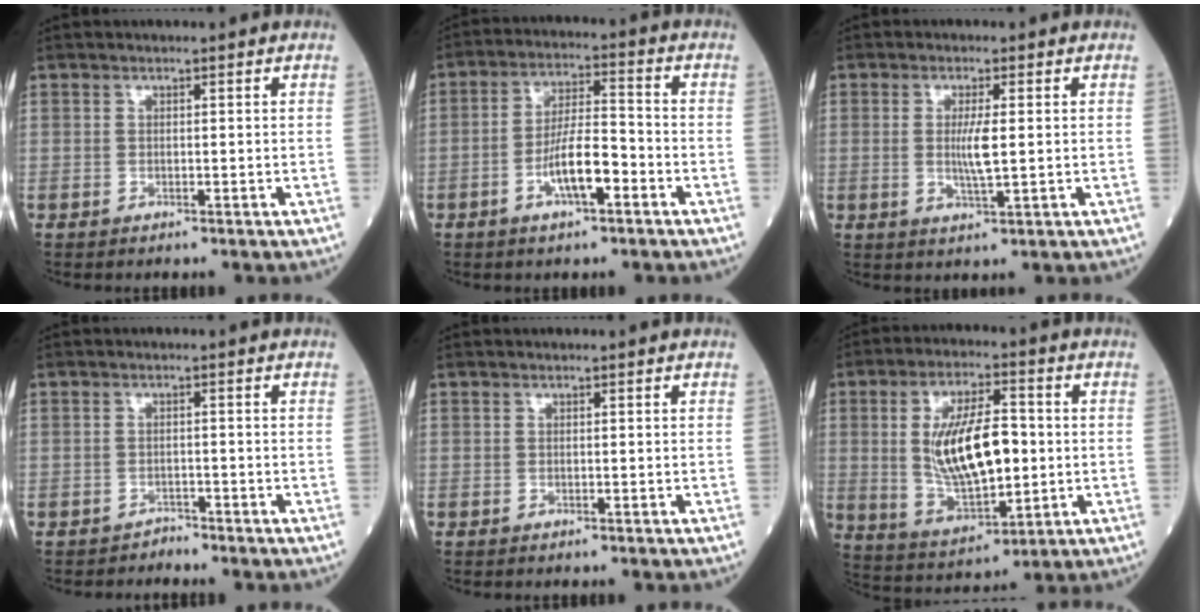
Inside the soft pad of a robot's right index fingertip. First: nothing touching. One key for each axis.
{"total": 7.8, "fx": -3.2, "fy": 1.8, "fz": 6.8, "tx": -0.135, "ty": 0.008, "tz": -0.056}
{"total": 4.0, "fx": 0.2, "fy": 0.4, "fz": 3.9, "tx": -0.078, "ty": -0.005, "tz": 0.008}
{"total": 1.4, "fx": -1.2, "fy": 0.2, "fz": -0.6, "tx": 0.016, "ty": -0.002, "tz": -0.023}
{"total": 0.0}
{"total": 14.3, "fx": 0.6, "fy": 5.3, "fz": 13.3, "tx": -0.255, "ty": 0.000, "tz": 0.017}